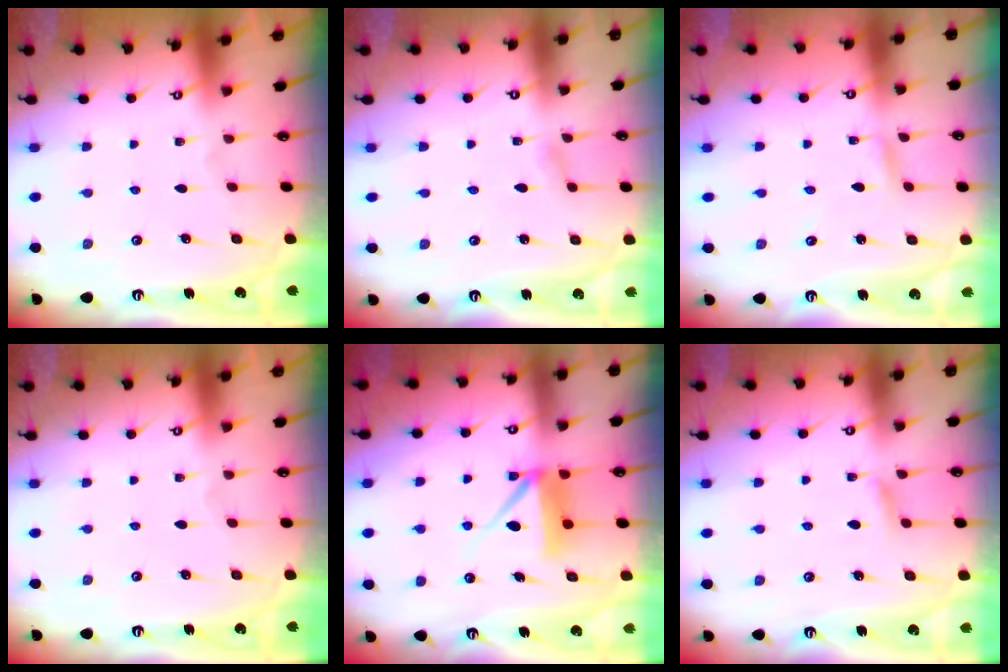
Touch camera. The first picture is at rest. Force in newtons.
{"total": 2.1, "press": 2.1, "slide": 0.3}
{"total": 2.7, "press": 2.7, "slide": 0.1}
{"total": 0.0}
{"total": 8.5, "press": 8.5, "slide": 0.8}
{"total": 4.3, "press": 4.3, "slide": 0.6}